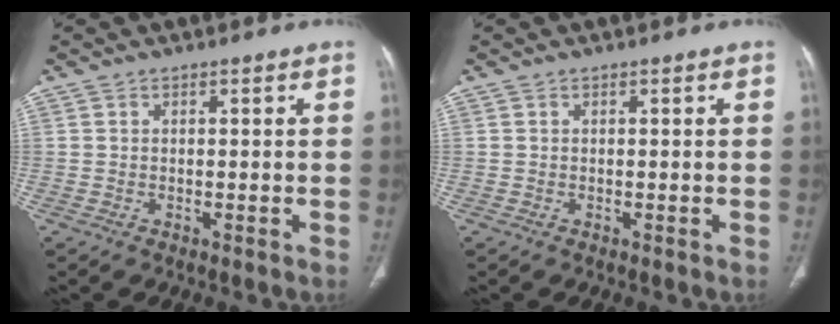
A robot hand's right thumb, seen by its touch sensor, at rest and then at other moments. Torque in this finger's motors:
{"motor_torque": [0.00, -0.02, 0.03, 0.02, 0.00]}